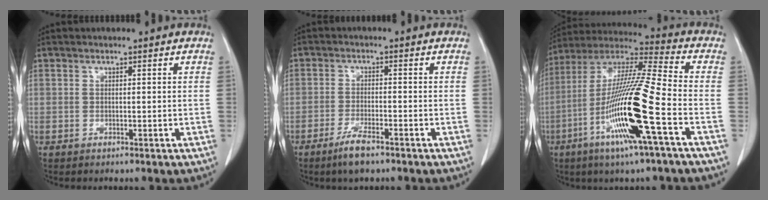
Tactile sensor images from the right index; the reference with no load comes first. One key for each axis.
{"total": 4.4, "fx": -3.1, "fy": 0.7, "fz": 3.1, "tx": -0.062, "ty": -0.006, "tz": -0.053}
{"total": 19.0, "fx": -6.5, "fy": -0.1, "fz": 17.9, "tx": -0.368, "ty": -0.020, "tz": -0.130}